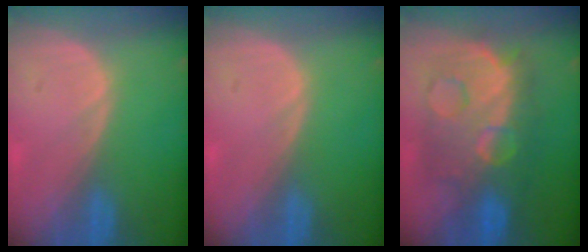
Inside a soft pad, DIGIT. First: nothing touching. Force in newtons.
{"total": 0.0}
{"total": 12.3, "press": 12.2, "slide": 1.2}